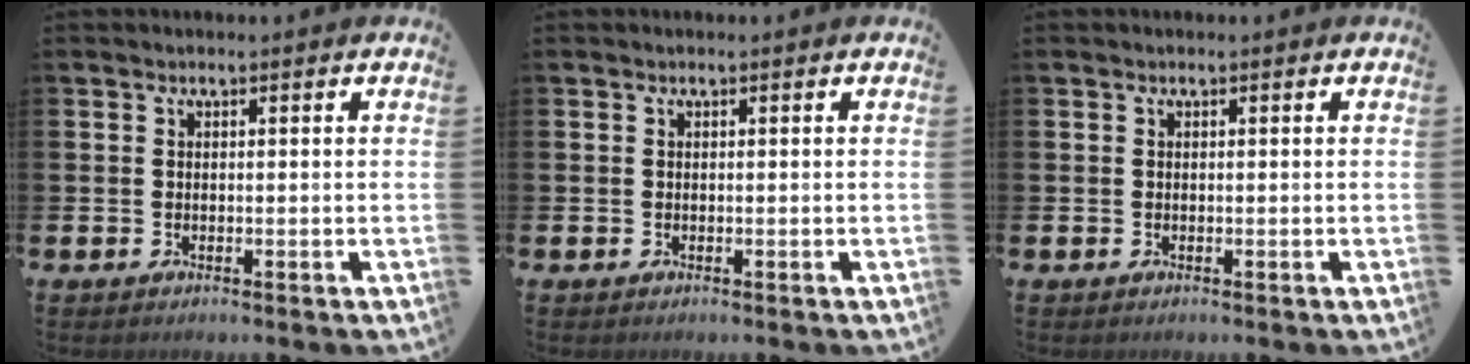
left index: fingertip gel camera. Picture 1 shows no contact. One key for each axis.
{"total": 0.0}
{"total": 0.0}